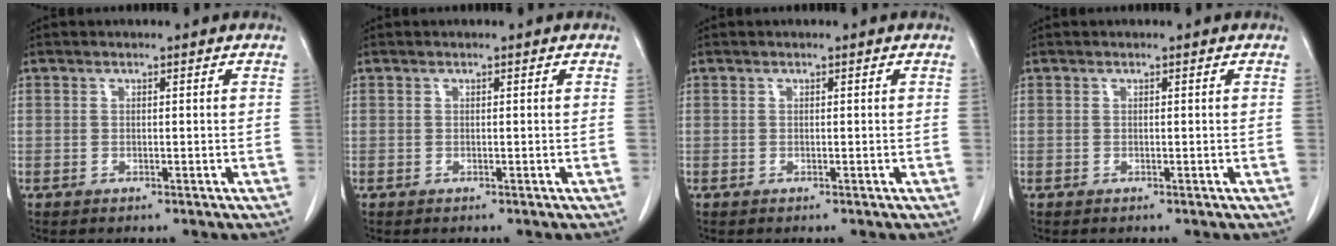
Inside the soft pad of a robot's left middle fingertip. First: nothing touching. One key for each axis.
{"total": 0.0}
{"total": 0.0}
{"total": 0.0}